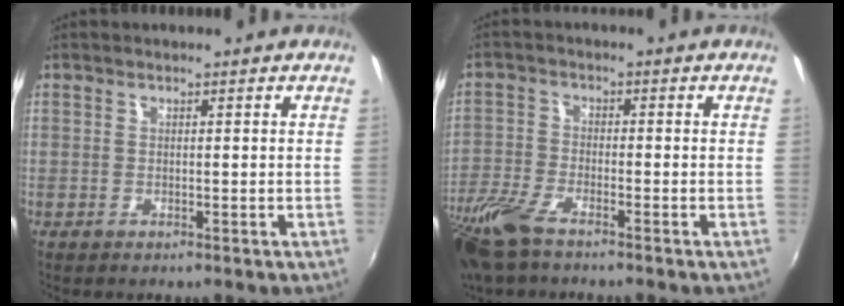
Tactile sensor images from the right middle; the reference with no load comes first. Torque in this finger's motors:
{"motor_torque": [1.10, -1.03, 0.57, 0.18]}